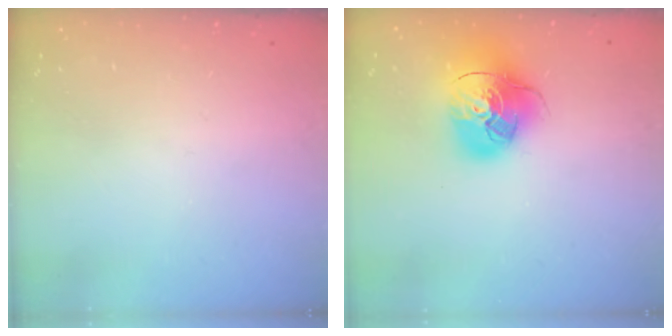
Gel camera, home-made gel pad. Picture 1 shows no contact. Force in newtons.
{"total": 18.0, "press": 17.8, "slide": 2.8}